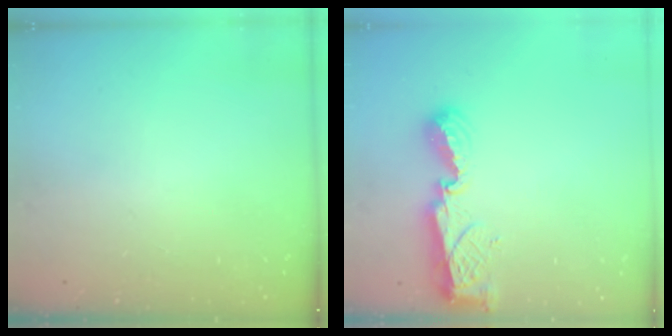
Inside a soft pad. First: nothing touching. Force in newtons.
{"total": 8.1, "press": 8.1, "slide": 0.9}